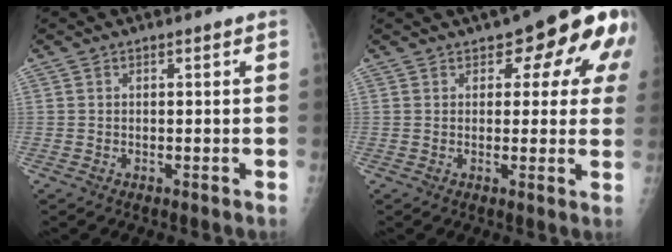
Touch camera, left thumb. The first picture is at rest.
{"total": 13.9, "force": [5.8, 6.1, 11.0], "torque": [-0.097, -0.003, 0.060]}